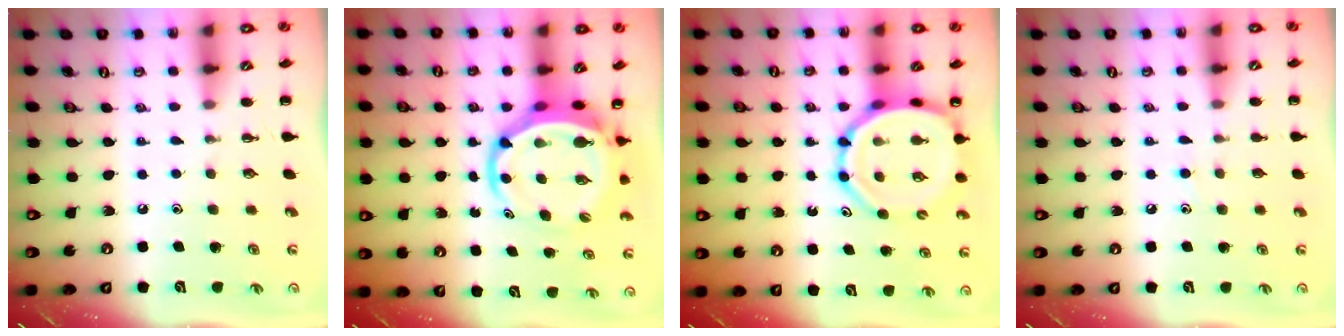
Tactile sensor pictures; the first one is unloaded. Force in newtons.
{"total": 8.6, "press": 8.2, "slide": 2.8}
{"total": 12.5, "press": 11.9, "slide": 3.7}
{"total": 4.0, "press": 3.8, "slide": 1.4}